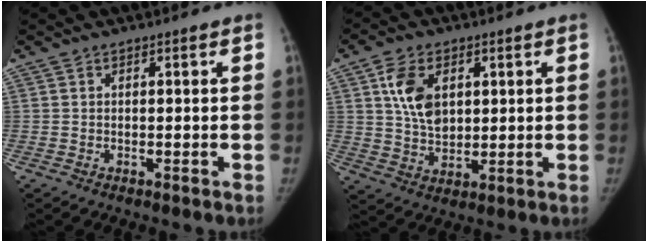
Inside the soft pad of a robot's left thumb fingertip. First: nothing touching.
{"total": 9.8, "force": [2.9, 6.6, 6.6], "torque": [-0.097, -0.015, 0.059]}